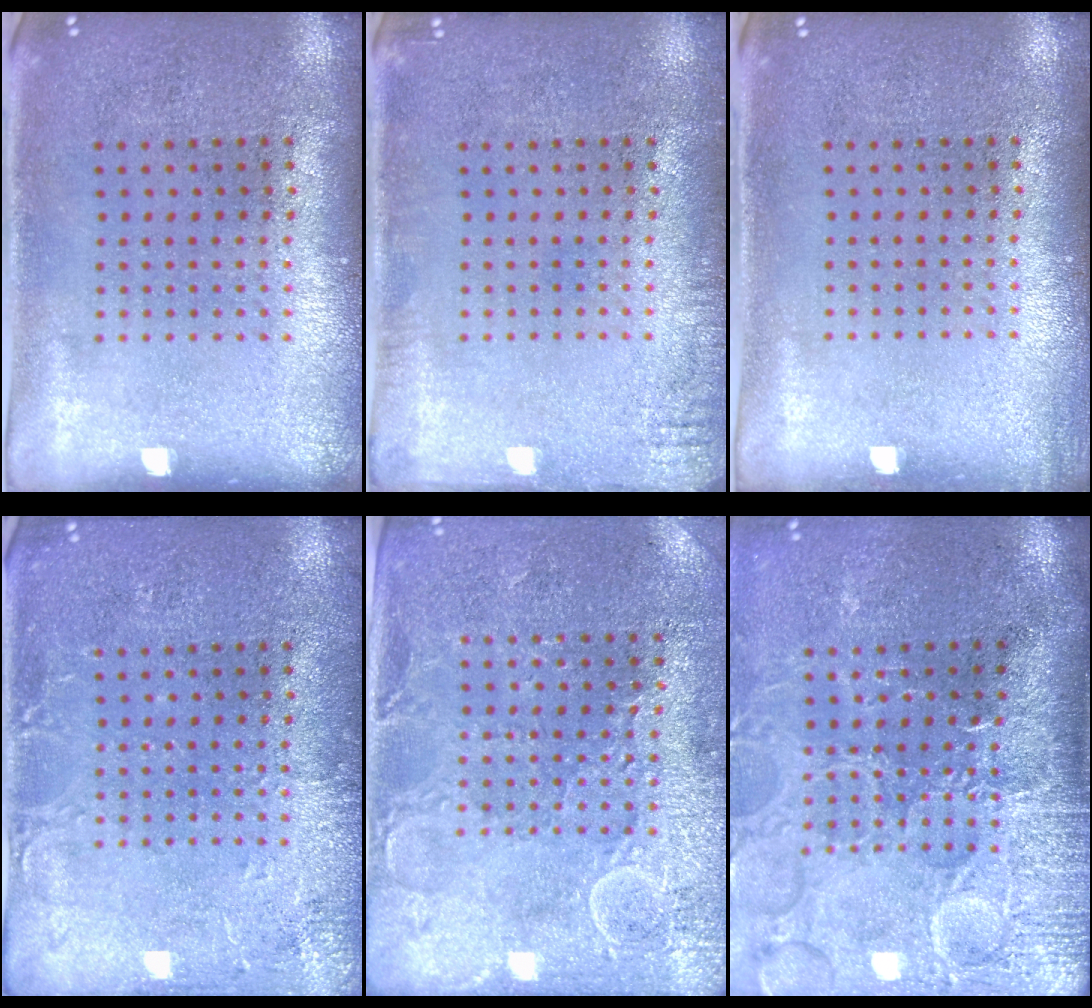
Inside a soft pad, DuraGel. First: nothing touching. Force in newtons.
{"total": 1.5, "press": 1.5, "slide": 0.3}
{"total": 0.7, "press": 0.7, "slide": 0.0}
{"total": 2.8, "press": 2.8, "slide": 0.4}
{"total": 2.9, "press": 2.8, "slide": 0.4}
{"total": 4.4, "press": 3.8, "slide": 2.2}